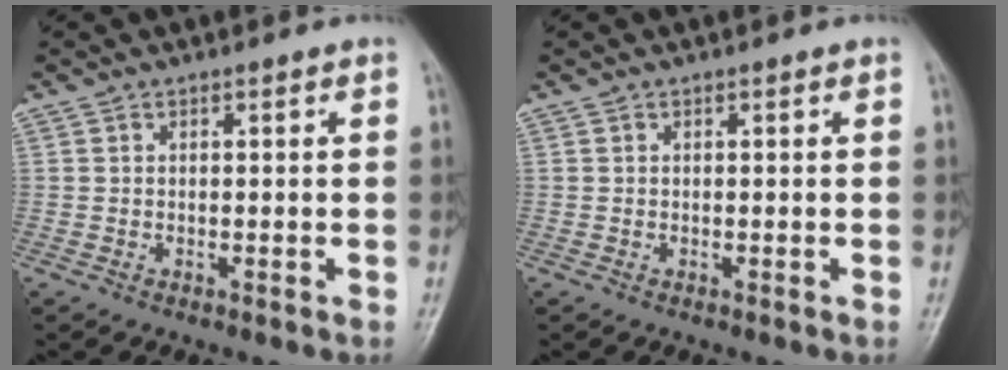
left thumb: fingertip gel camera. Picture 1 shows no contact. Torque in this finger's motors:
{"motor_torque": [-0.07, 0.01, 0.01, 0.06, 0.00]}